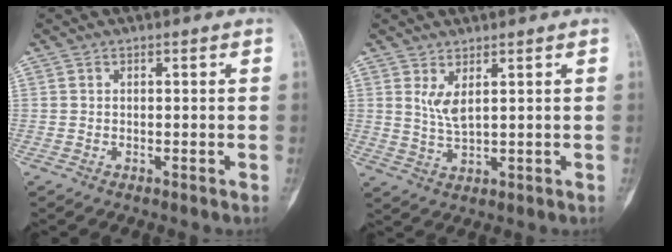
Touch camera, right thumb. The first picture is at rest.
{"total": 3.7, "force": [1.6, 0.9, 3.2], "torque": [-0.067, -0.018, 0.041]}